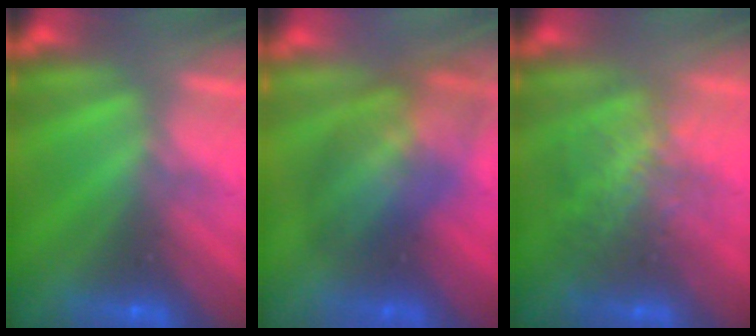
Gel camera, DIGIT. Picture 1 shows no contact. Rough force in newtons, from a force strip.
{"total": 5.7}
{"total": 2.8}